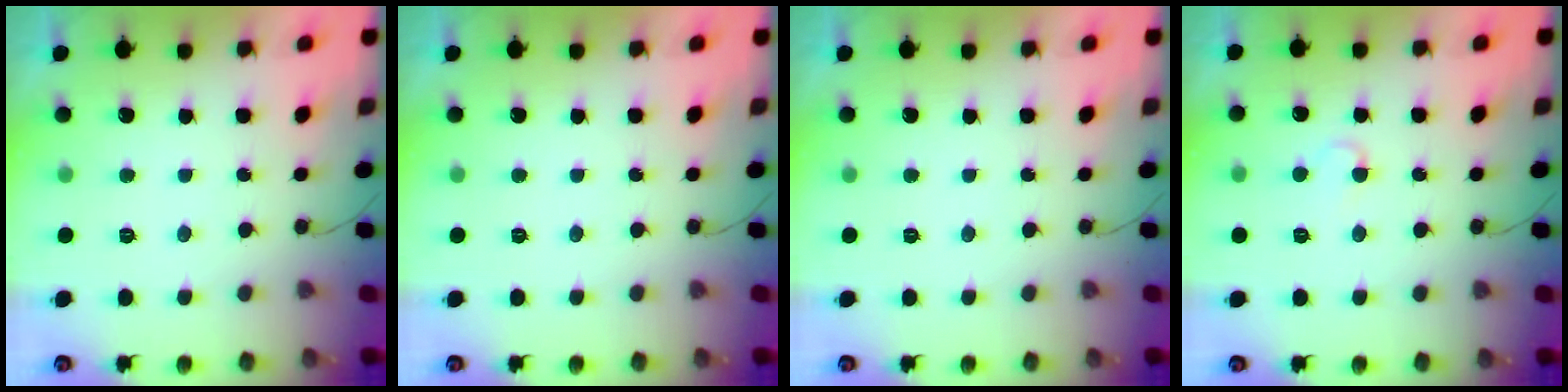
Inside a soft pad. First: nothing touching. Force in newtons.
{"total": 0.0}
{"total": 0.0}
{"total": 4.0, "press": 3.9, "slide": 0.4}